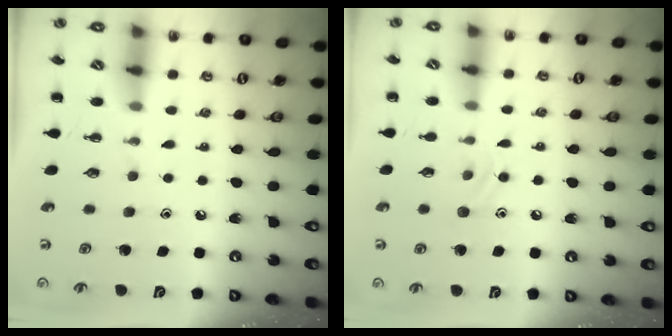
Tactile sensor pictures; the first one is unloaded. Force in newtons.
{"total": 7.3, "press": 7.1, "slide": 1.4}